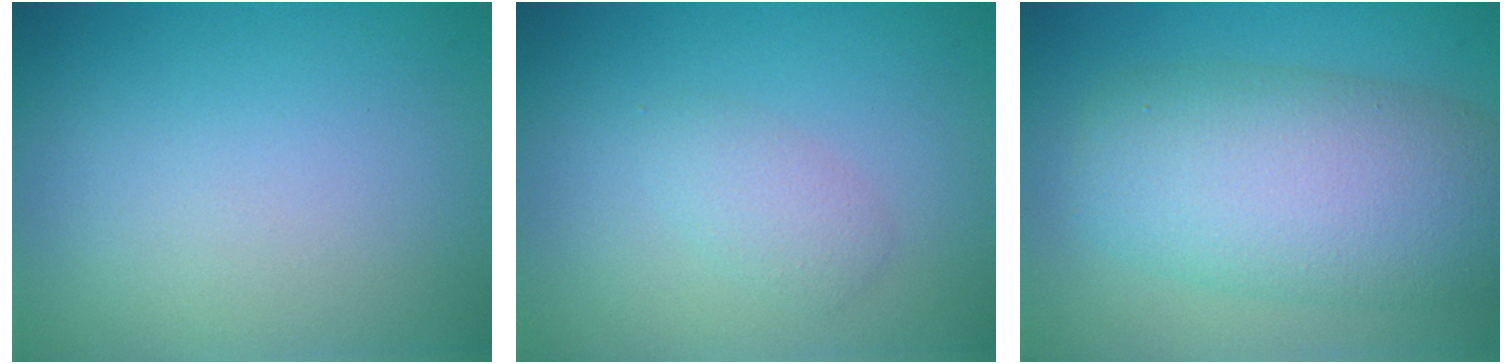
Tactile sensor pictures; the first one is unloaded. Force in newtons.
{"total": 1.7, "press": 1.7, "slide": 0.1}
{"total": 9.3, "press": 9.3, "slide": 0.3}